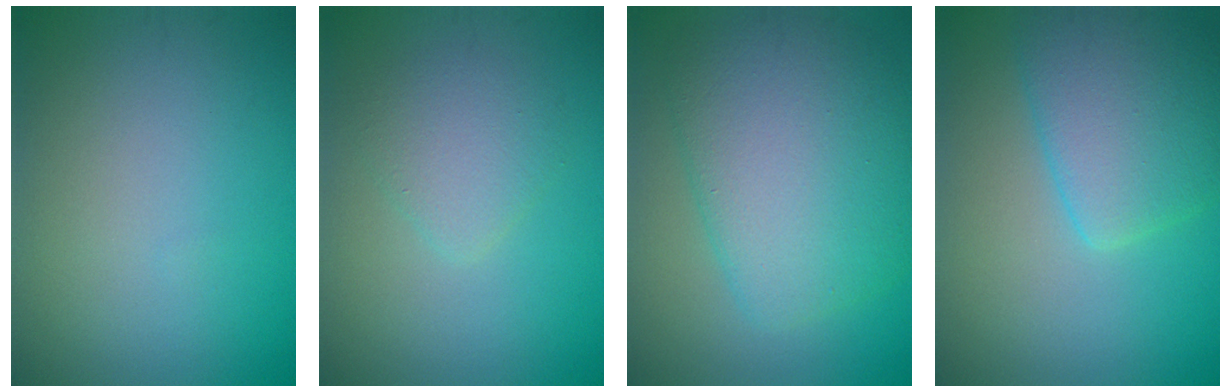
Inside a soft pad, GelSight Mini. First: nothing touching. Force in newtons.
{"total": 2.5, "press": 2.5, "slide": 0.2}
{"total": 8.8, "press": 8.8, "slide": 0.2}
{"total": 6.0, "press": 6.0, "slide": 0.3}